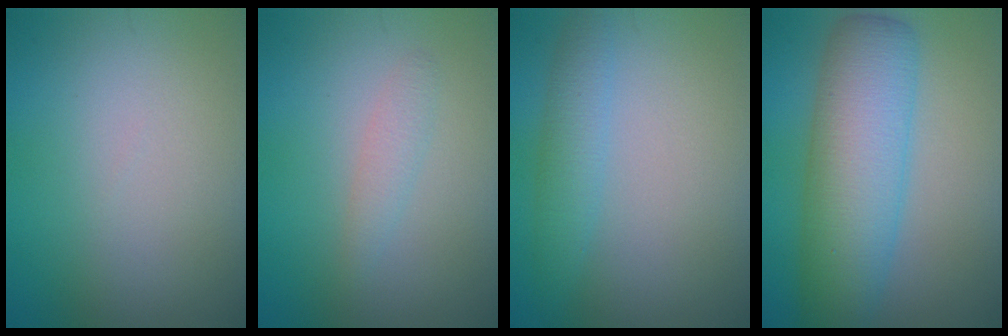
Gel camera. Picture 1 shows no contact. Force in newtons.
{"total": 1.3, "press": 1.3, "slide": 0.0}
{"total": 2.6, "press": 2.6, "slide": 0.0}
{"total": 8.8, "press": 8.8, "slide": 0.0}